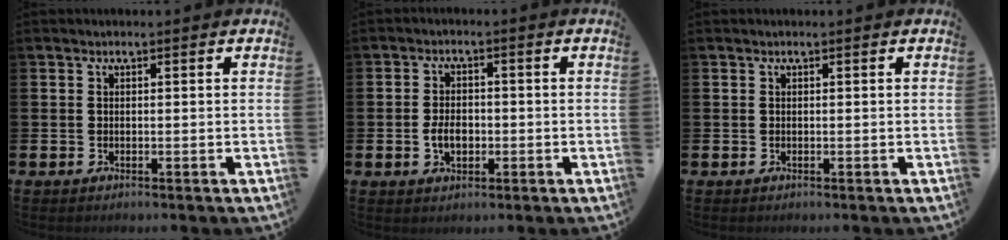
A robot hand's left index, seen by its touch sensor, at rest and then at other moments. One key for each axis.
{"total": 3.4, "fx": -0.7, "fy": 2.2, "fz": 2.5, "tx": -0.024, "ty": -0.005, "tz": -0.019}
{"total": 0.0}